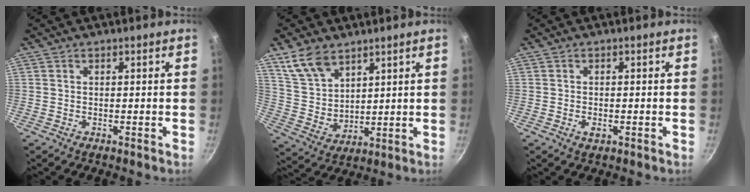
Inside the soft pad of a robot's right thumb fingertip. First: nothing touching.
{"total": 9.9, "force": [6.4, 5.8, 4.8], "torque": [-0.070, -0.029, 0.140]}
{"total": 1.9, "force": [-0.6, 1.0, 1.4], "torque": [-0.027, 0.000, -0.011]}